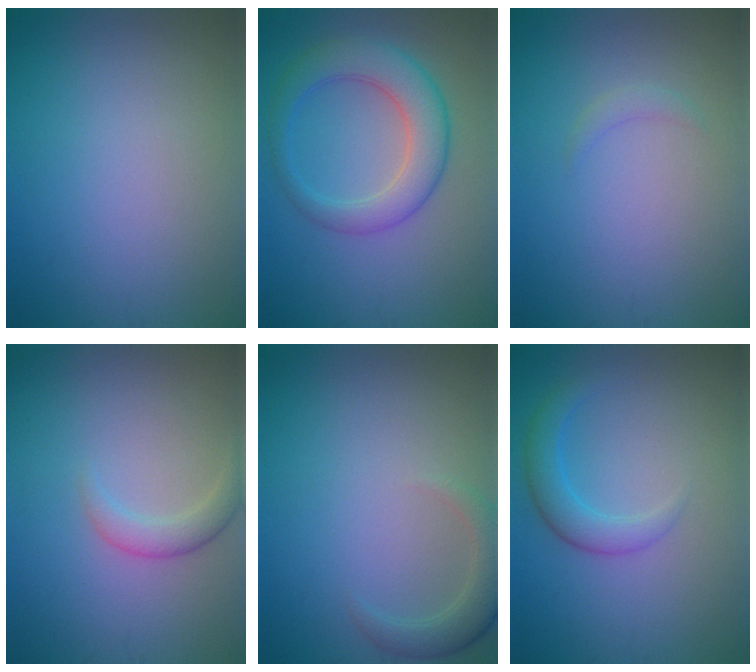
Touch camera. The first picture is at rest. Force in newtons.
{"total": 5.6, "press": 5.6, "slide": 0.1}
{"total": 0.8, "press": 0.8, "slide": 0.1}
{"total": 2.0, "press": 2.0, "slide": 0.1}
{"total": 2.7, "press": 2.6, "slide": 0.5}
{"total": 2.8, "press": 2.8, "slide": 0.1}